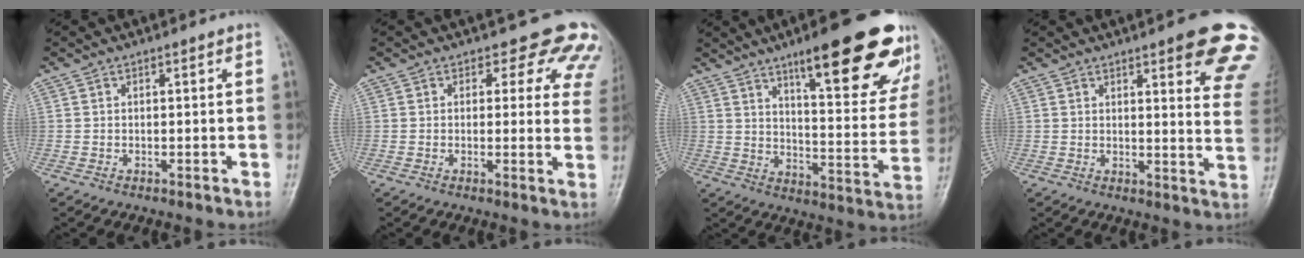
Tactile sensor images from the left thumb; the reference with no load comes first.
{"total": 10.0, "force": [8.1, 5.2, 2.9], "torque": [0.028, -0.037, 0.055]}
{"total": 24.8, "force": [14.8, 6.2, 18.9], "torque": [-0.219, -0.057, 0.210]}
{"total": 15.1, "force": [9.2, 3.4, 11.5], "torque": [-0.107, -0.044, 0.094]}